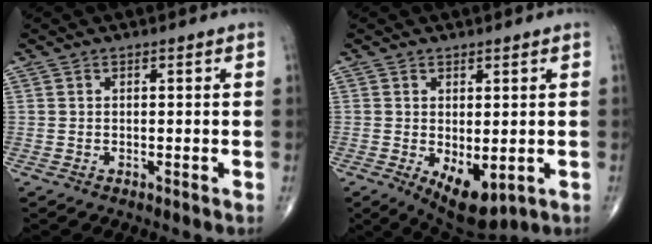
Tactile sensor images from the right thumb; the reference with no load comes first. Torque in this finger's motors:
{"motor_torque": [0.00, 0.71, 0.27, 0.12, 0.06]}